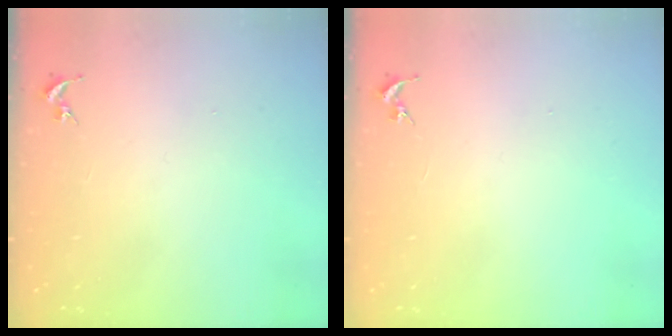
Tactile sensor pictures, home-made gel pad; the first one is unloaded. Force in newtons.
{"total": 0.0}